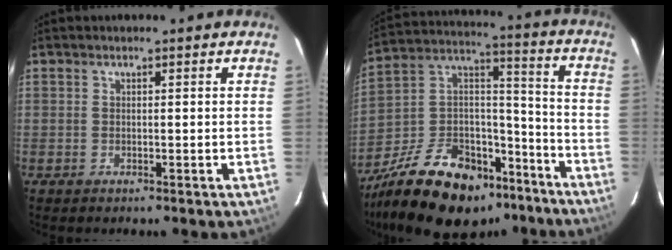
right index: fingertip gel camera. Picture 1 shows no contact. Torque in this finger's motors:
{"motor_torque": [1.23, -0.91, 1.06, 0.12]}